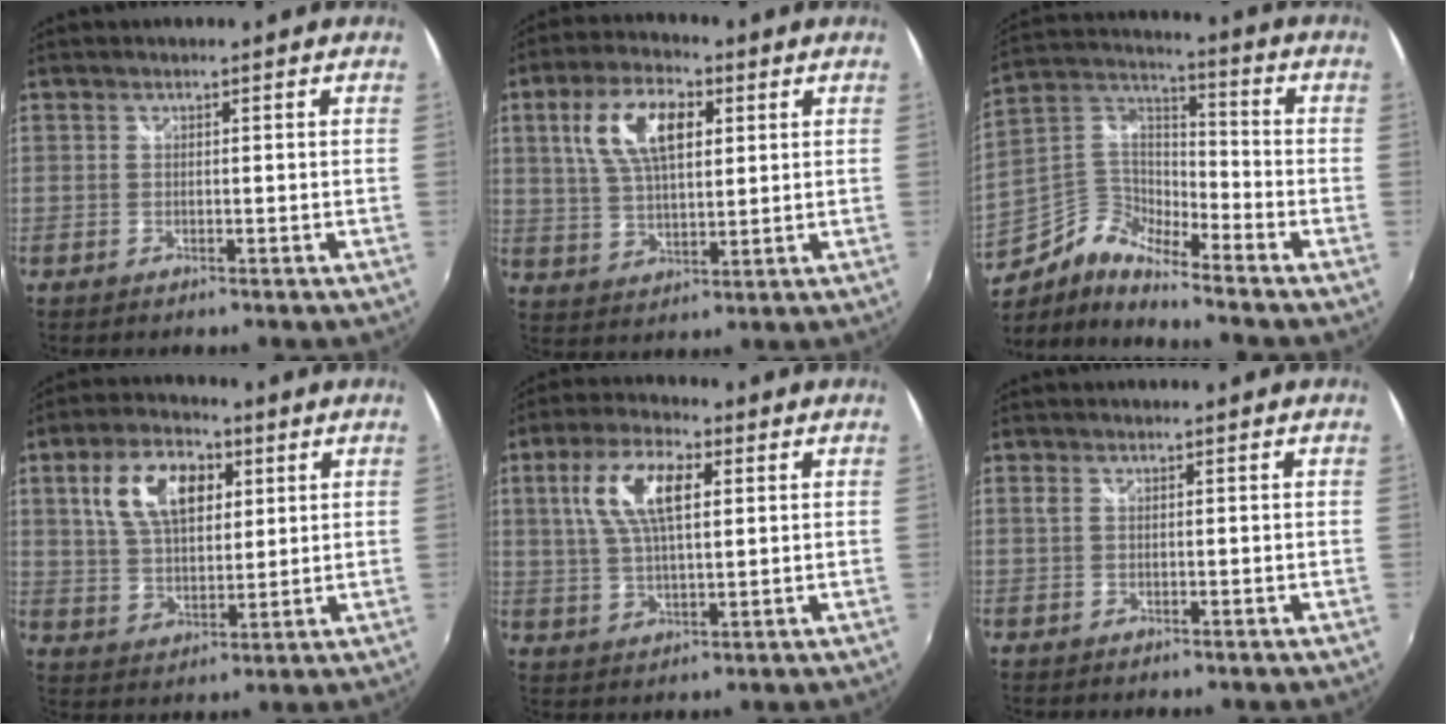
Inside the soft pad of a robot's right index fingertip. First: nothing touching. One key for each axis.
{"total": 11.7, "fx": 3.9, "fy": 5.6, "fz": 9.5, "tx": -0.185, "ty": 0.019, "tz": 0.075}
{"total": 9.3, "fx": -6.8, "fy": 3.8, "fz": 5.0, "tx": -0.123, "ty": 0.023, "tz": -0.153}
{"total": 12.5, "fx": 4.4, "fy": 7.0, "fz": 9.3, "tx": -0.181, "ty": 0.022, "tz": 0.083}
{"total": 10.8, "fx": 3.2, "fy": 4.4, "fz": 9.3, "tx": -0.183, "ty": 0.016, "tz": 0.062}
{"total": 0.6, "fx": 0.3, "fy": 0.2, "fz": 0.5, "tx": -0.011, "ty": 0.001, "tz": 0.003}